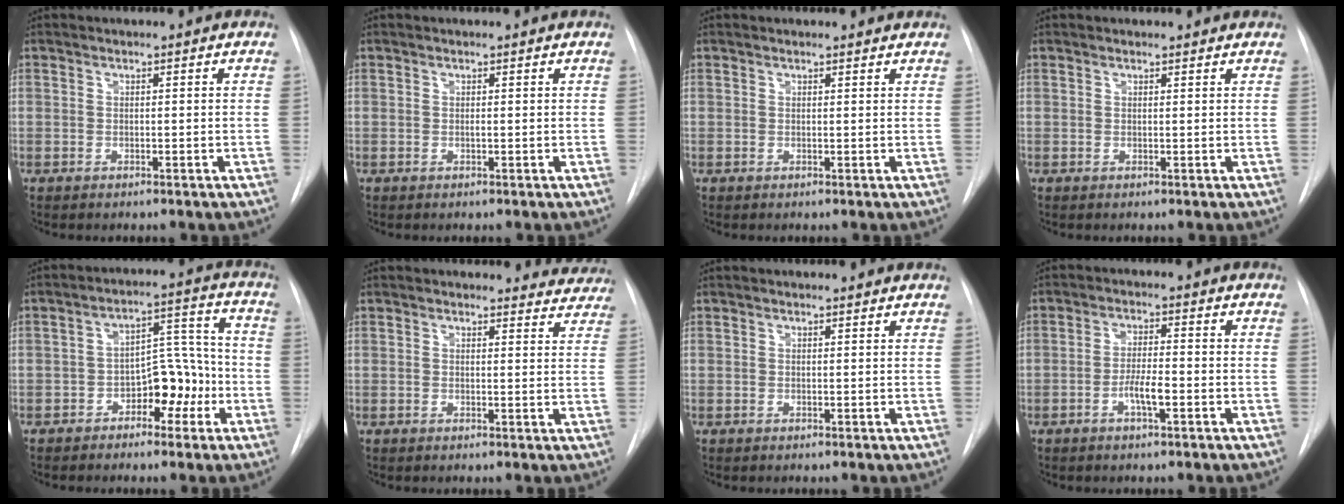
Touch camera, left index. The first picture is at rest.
{"total": 0.0}
{"total": 2.1, "force": [2.1, 0.4, 0.2], "torque": [-0.011, 0.002, 0.016]}
{"total": 1.3, "force": [1.3, 0.3, 0.1], "torque": [-0.011, 0.004, 0.011]}
{"total": 8.0, "force": [-3.7, 4.2, 5.7], "torque": [-0.081, 0.029, -0.056]}
{"total": 5.7, "force": [5.5, 1.6, -0.4], "torque": [0.029, -0.028, 0.030]}
{"total": 1.9, "force": [1.9, 0.3, 0.2], "torque": [-0.011, 0.005, 0.016]}
{"total": 3.8, "force": [-1.7, 0.6, 3.4], "torque": [-0.062, -0.003, -0.033]}